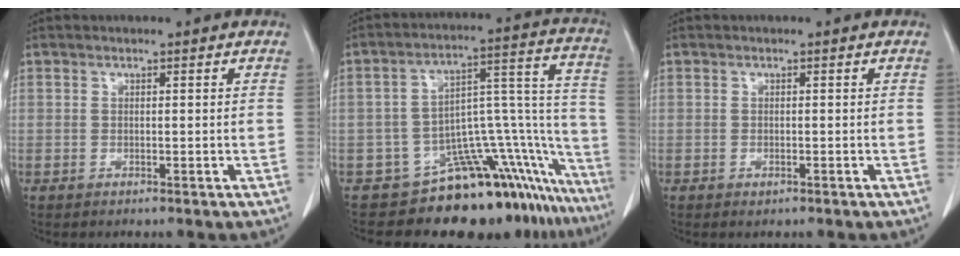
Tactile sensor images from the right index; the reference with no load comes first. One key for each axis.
{"total": 19.2, "fx": -16.8, "fy": 3.5, "fz": 8.5, "tx": -0.005, "ty": 0.079, "tz": -0.229}
{"total": 0.5, "fx": -0.3, "fy": 0.3, "fz": 0.3, "tx": -0.004, "ty": 0.000, "tz": -0.003}